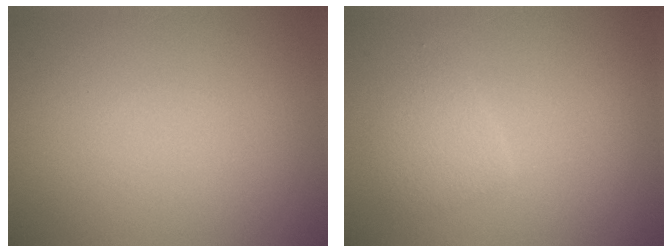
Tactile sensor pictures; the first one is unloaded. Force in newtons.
{"total": 1.8, "press": 1.8, "slide": 0.1}